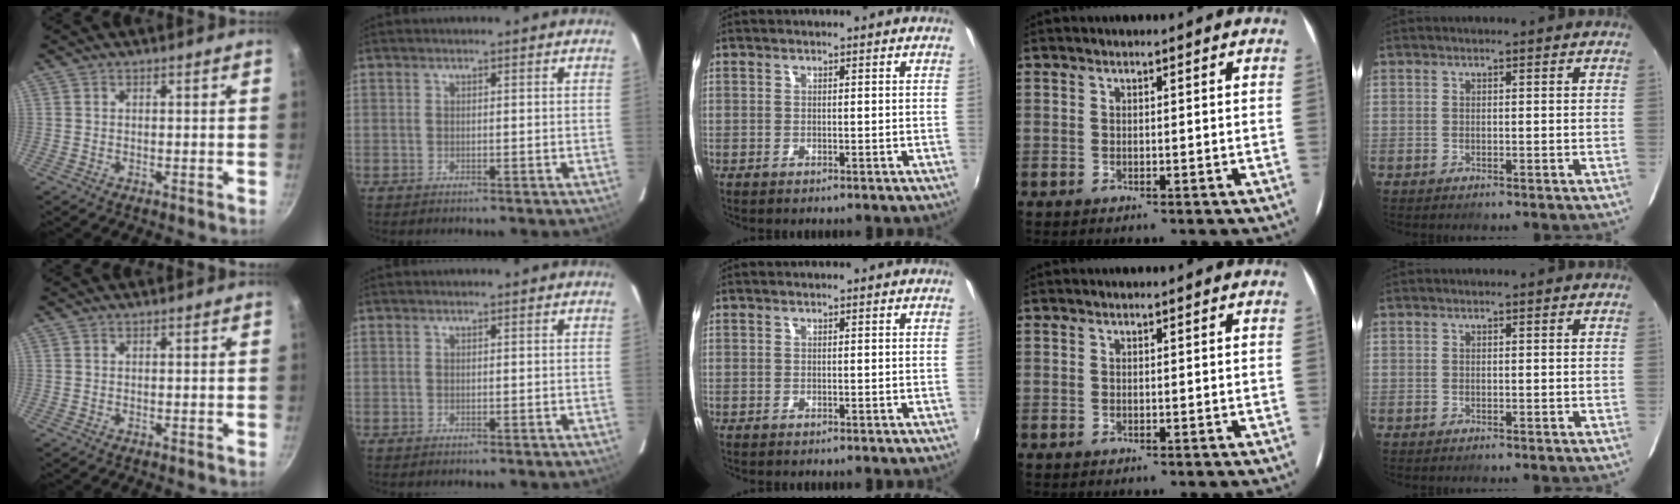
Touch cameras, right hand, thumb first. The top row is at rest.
{}